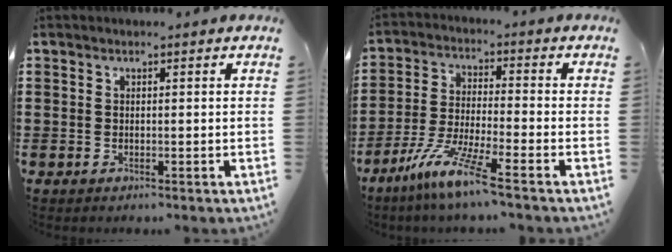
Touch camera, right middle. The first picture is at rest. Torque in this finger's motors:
{"motor_torque": [2.14, 0.00, 0.44, 0.09]}